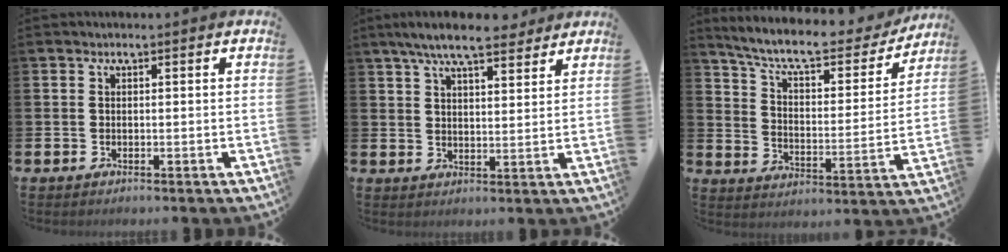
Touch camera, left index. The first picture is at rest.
{"total": 7.6, "force": [6.8, 1.5, 3.2], "torque": [-0.065, -0.022, 0.120]}
{"total": 9.2, "force": [8.1, 2.0, 3.9], "torque": [-0.103, -0.052, 0.133]}